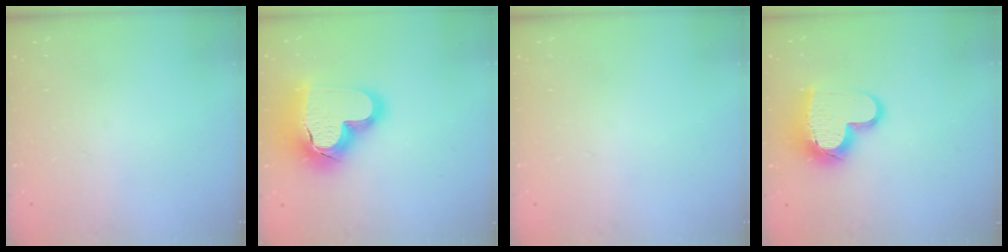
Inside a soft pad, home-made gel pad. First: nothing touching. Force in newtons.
{"total": 22.8, "press": 22.6, "slide": 2.2}
{"total": 0.0}
{"total": 15.0, "press": 14.9, "slide": 1.2}